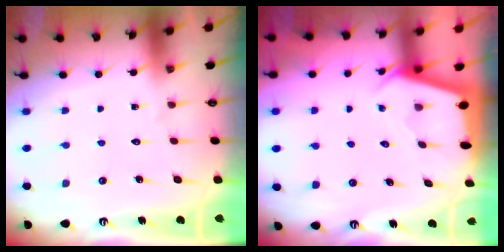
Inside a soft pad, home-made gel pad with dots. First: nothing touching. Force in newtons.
{"total": 2.3, "press": 2.3, "slide": 0.3}